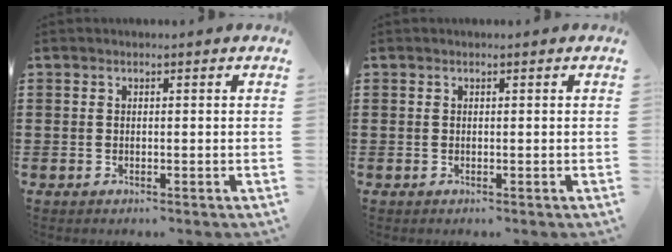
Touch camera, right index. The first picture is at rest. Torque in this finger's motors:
{"motor_torque": [0.14, 0.13, 0.00, 0.00]}